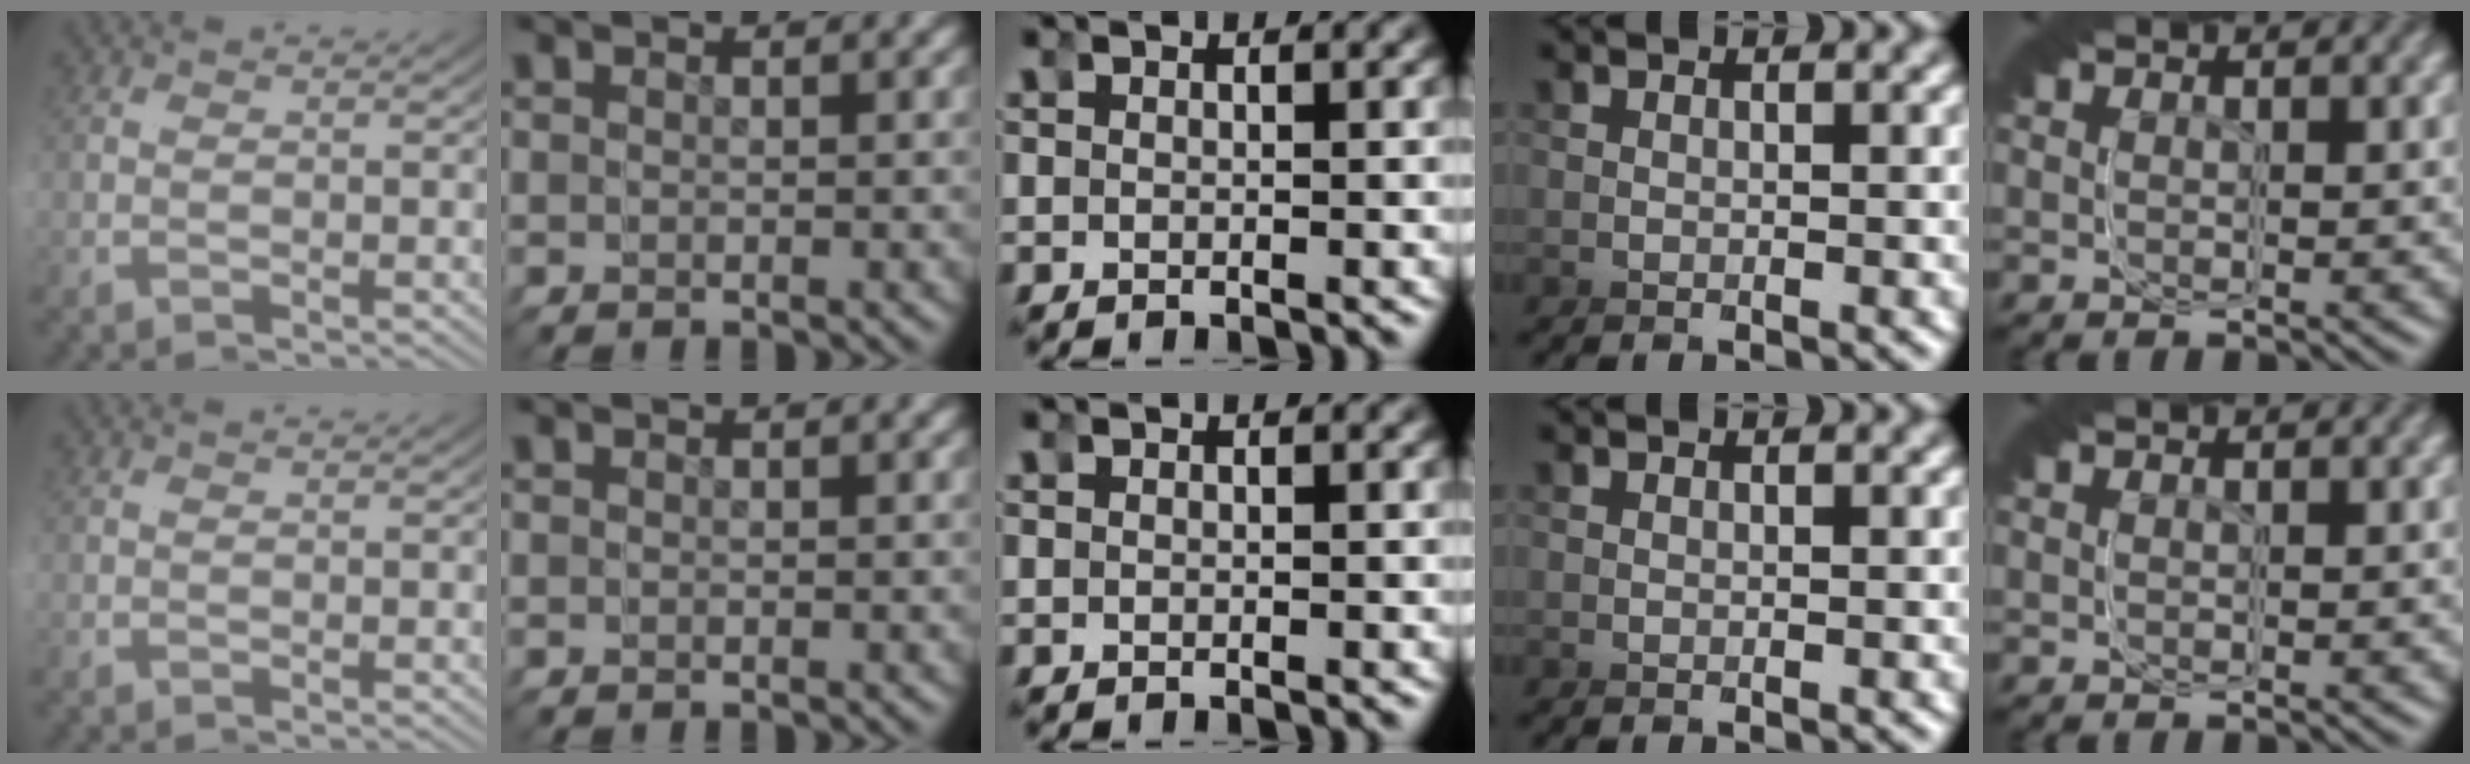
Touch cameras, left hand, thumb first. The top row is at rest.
{}